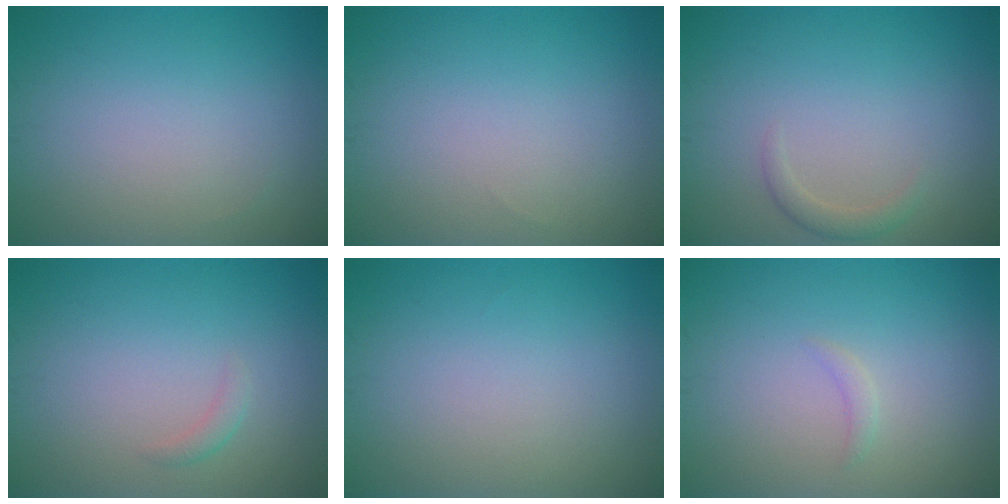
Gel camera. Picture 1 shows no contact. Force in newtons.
{"total": 0.0}
{"total": 1.2, "press": 1.2, "slide": 0.0}
{"total": 0.9, "press": 0.9, "slide": 0.0}
{"total": 0.0}
{"total": 0.8, "press": 0.7, "slide": 0.2}